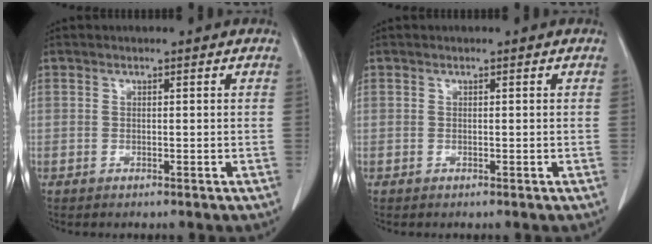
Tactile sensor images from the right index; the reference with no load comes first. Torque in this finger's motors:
{"motor_torque": [0.00, 0.00, 0.00, -0.01]}